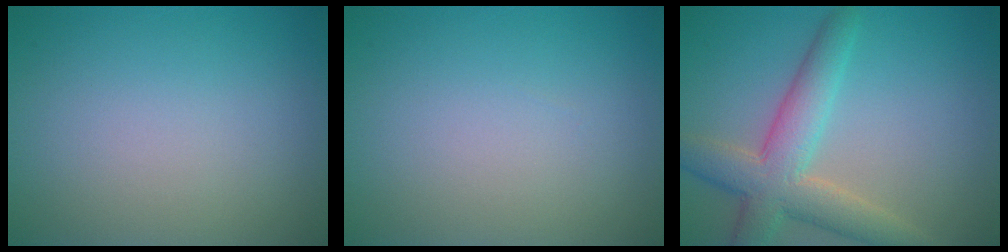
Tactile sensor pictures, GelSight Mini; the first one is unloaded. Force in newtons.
{"total": 0.0}
{"total": 6.0, "press": 6.0, "slide": 0.4}